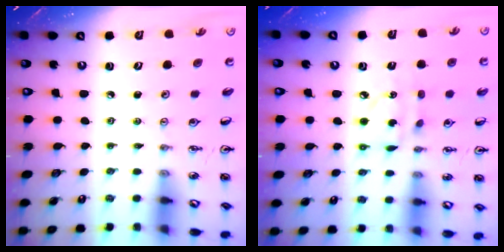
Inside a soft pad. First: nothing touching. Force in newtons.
{"total": 7.3, "press": 7.3, "slide": 0.1}